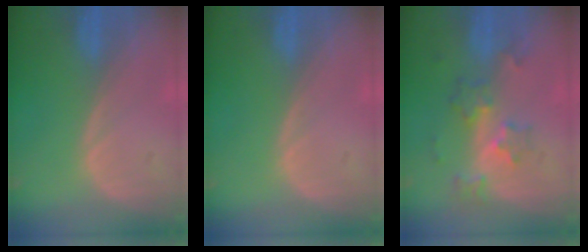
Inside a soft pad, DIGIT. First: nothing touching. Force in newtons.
{"total": 0.0}
{"total": 6.1, "press": 5.4, "slide": 2.9}